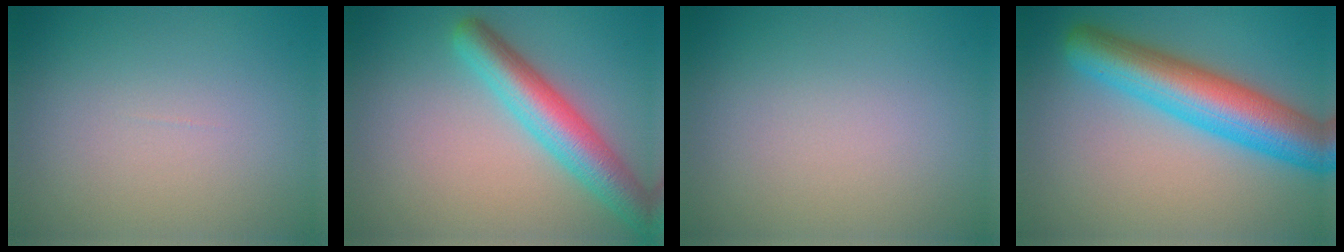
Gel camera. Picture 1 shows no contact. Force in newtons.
{"total": 5.8, "press": 5.8, "slide": 0.3}
{"total": 0.0}
{"total": 8.5, "press": 8.5, "slide": 0.2}